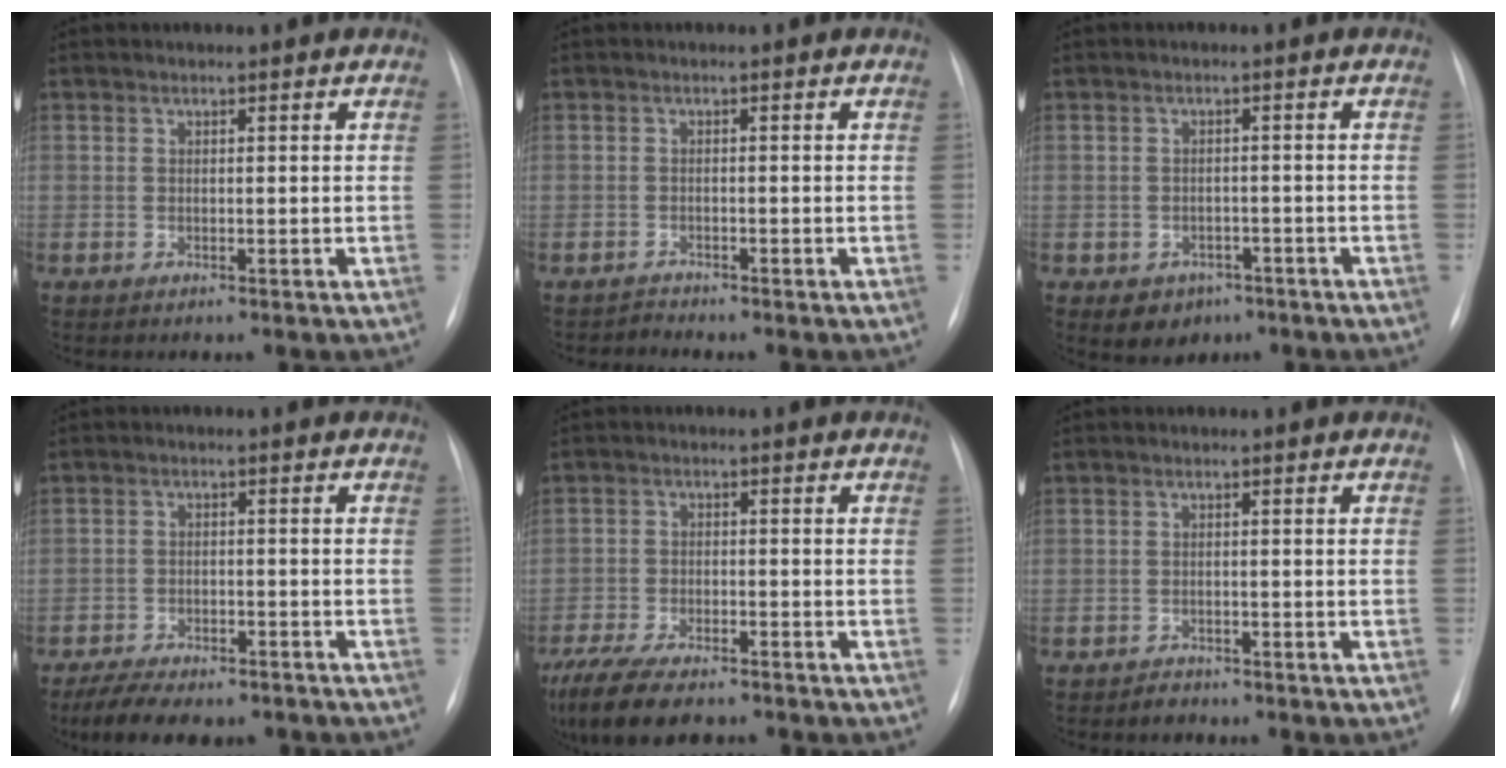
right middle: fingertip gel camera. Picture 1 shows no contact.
{"total": 1.2, "force": [-1.0, -0.1, -0.6], "torque": [0.013, -0.009, -0.017]}
{"total": 4.2, "force": [-2.3, 3.3, 1.2], "torque": [-0.015, 0.007, -0.021]}
{"total": 11.0, "force": [-8.9, 3.8, 5.1], "torque": [-0.079, -0.001, -0.130]}
{"total": 12.6, "force": [-9.9, 3.7, 6.7], "torque": [-0.130, -0.019, -0.159]}
{"total": 1.5, "force": [-1.3, 0.7, -0.1], "torque": [-0.004, 0.000, -0.022]}